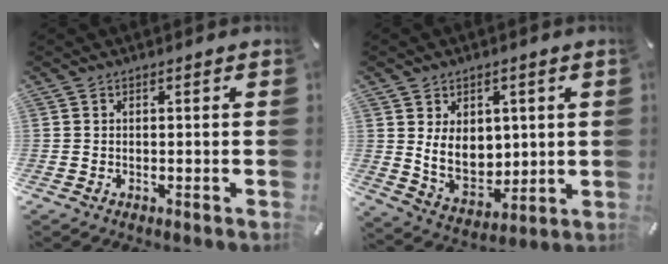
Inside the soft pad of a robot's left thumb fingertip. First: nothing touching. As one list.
[{"total": 9.7, "force": [2.5, 7.7, 5.2], "torque": [-0.103, -0.017, 0.047]}]